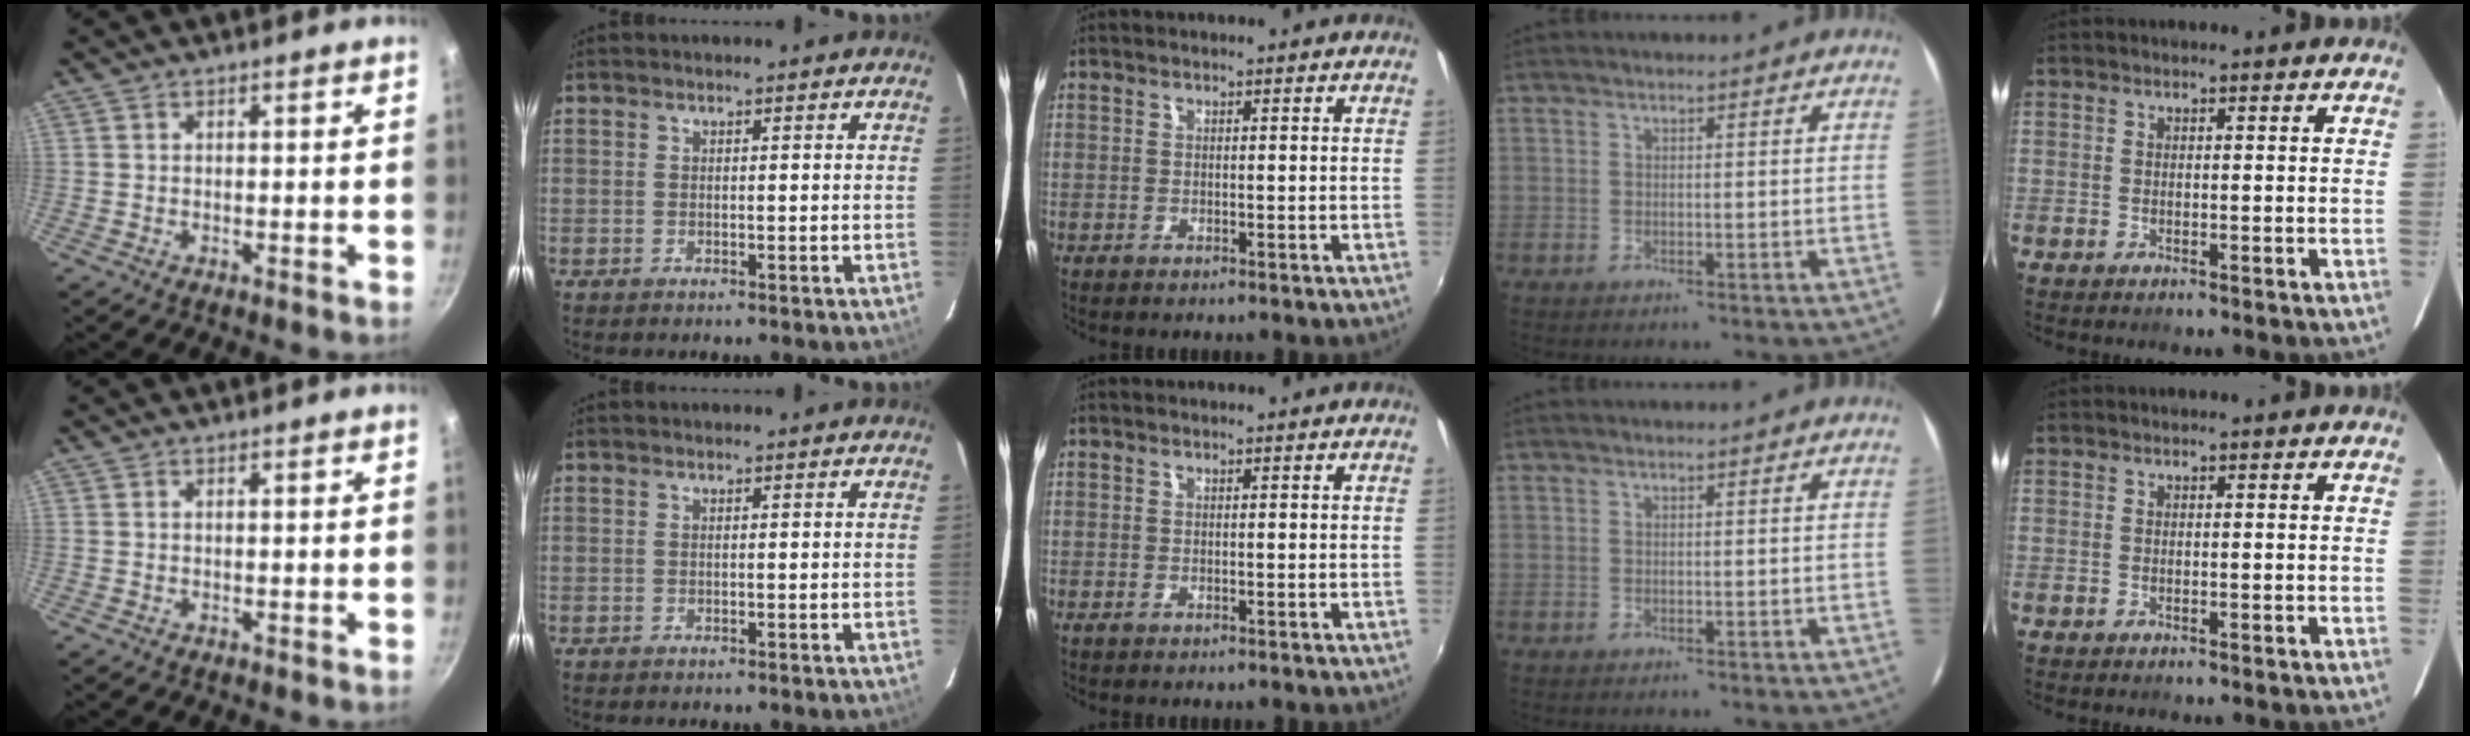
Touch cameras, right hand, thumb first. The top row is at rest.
{}